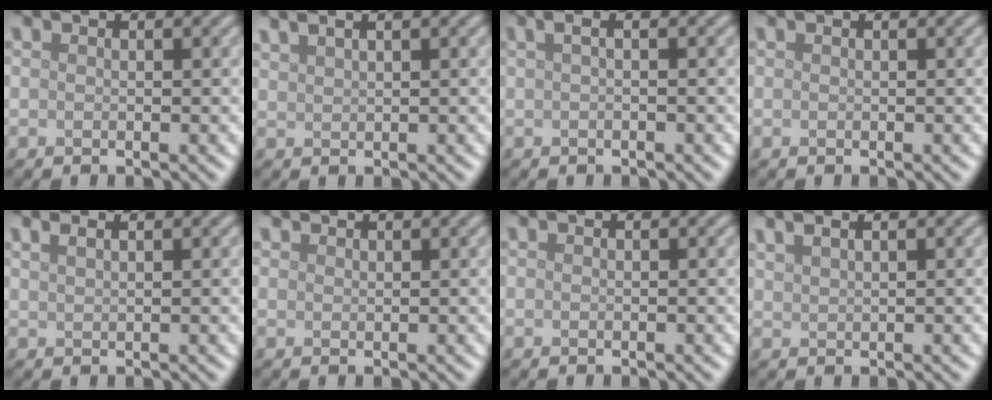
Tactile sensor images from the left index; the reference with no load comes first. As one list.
[{"total": 2.4, "force": [1.9, 0.7, 1.3], "torque": [-0.015, 0.008, 0.021]}, {"total": 1.4, "force": [0.3, 0.4, 1.3], "torque": [-0.025, 0.004, -0.002]}, {"total": 0.0}, {"total": 2.0, "force": [1.4, 0.8, 1.2], "torque": [-0.008, 0.002, 0.008]}, {"total": 0.9, "force": [0.9, 0.1, 0.1], "torque": [-0.001, 0.001, 0.019]}, {"total": 0.0}, {"total": 2.4, "force": [1.8, 0.9, 1.4], "torque": [-0.011, 0.008, 0.015]}]